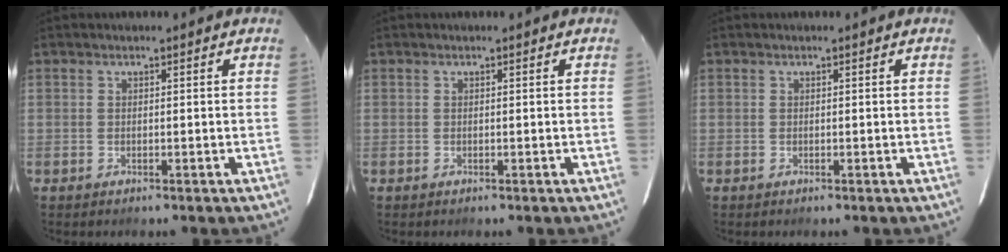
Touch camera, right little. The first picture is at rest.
{"total": 0.0}
{"total": 0.0}